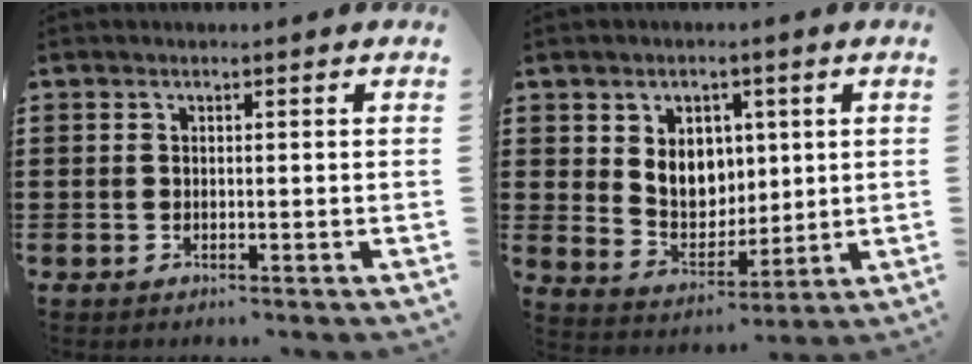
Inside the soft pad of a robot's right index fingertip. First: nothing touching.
{"total": 6.8, "force": [1.8, 5.6, 3.5], "torque": [-0.064, 0.007, 0.030]}